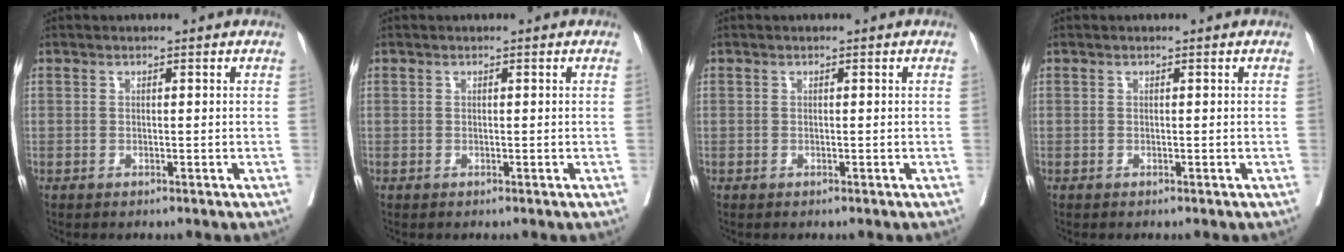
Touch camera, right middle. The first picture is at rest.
{"total": 0.0}
{"total": 0.0}
{"total": 0.0}